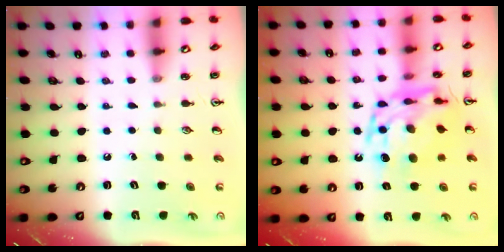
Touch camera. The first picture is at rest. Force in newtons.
{"total": 16.0, "press": 15.9, "slide": 1.8}